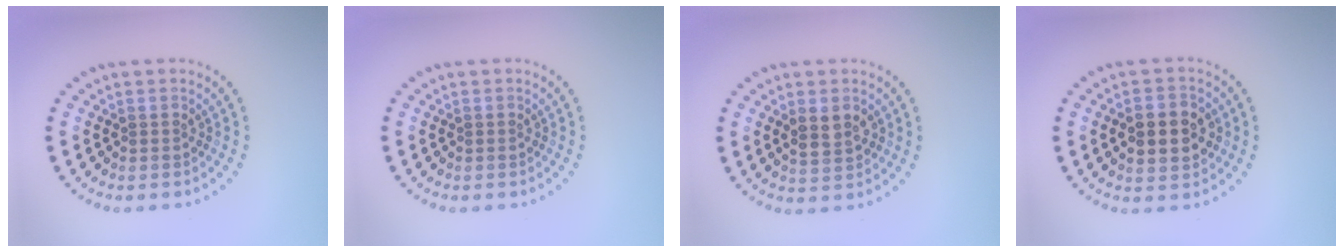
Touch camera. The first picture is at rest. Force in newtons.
{"total": 0.0}
{"total": 2.4, "press": 2.4, "slide": 0.3}
{"total": 5.1, "press": 5.1, "slide": 0.2}